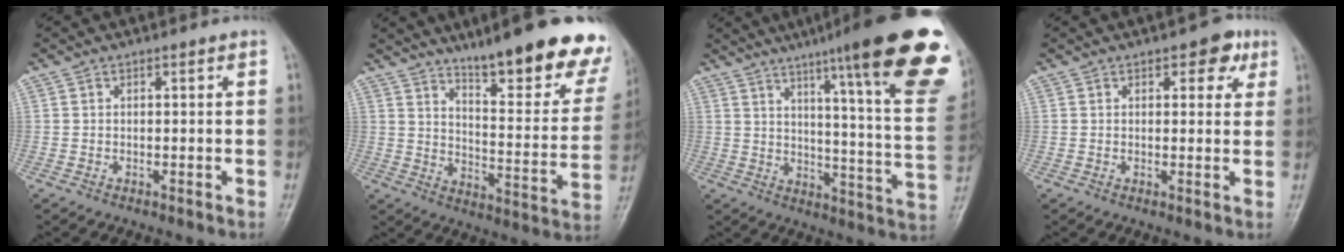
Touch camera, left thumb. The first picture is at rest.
{"total": 21.8, "force": [15.7, 4.9, 14.4], "torque": [-0.157, -0.090, 0.219]}
{"total": 28.9, "force": [17.7, 3.7, 22.5], "torque": [-0.249, -0.069, 0.231]}
{"total": 4.6, "force": [2.3, 2.6, 3.0], "torque": [-0.009, -0.004, 0.021]}